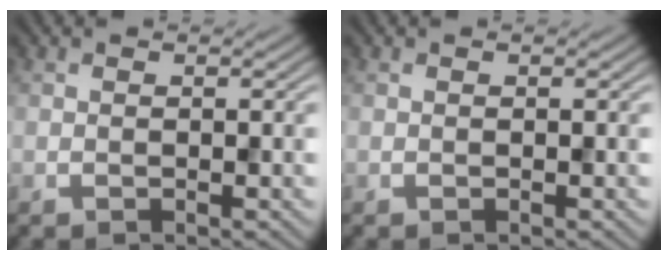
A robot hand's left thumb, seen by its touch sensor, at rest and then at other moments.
{"total": 0.0}